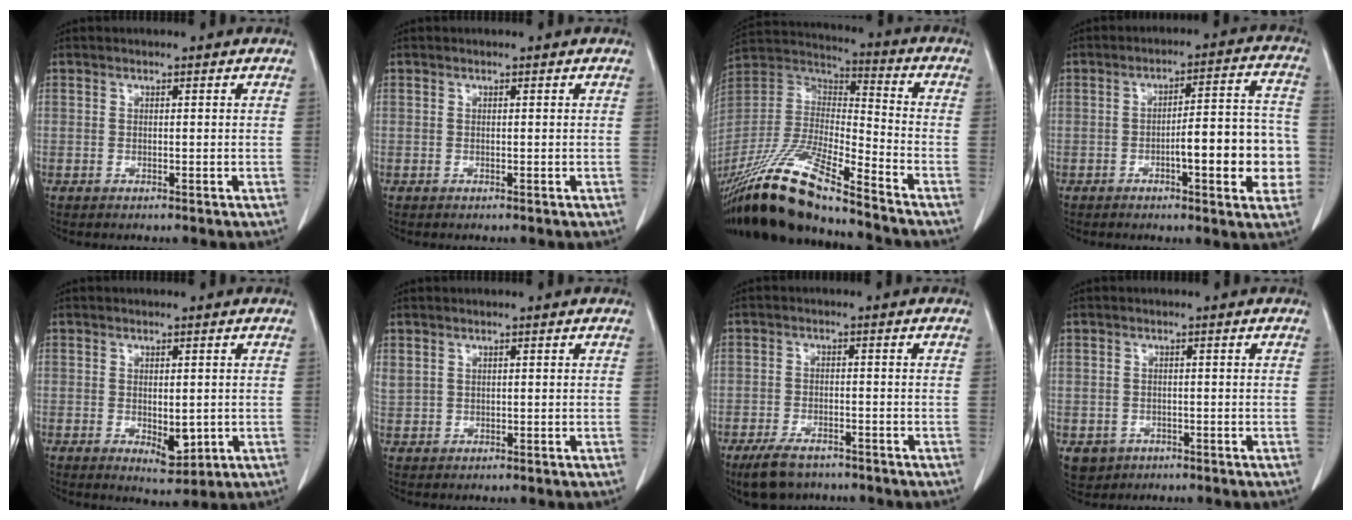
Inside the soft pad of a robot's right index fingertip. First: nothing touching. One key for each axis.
{"total": 0.0}
{"total": 19.8, "fx": -15.9, "fy": 1.4, "fz": 11.8, "tx": -0.261, "ty": -0.029, "tz": -0.303}
{"total": 12.0, "fx": -3.0, "fy": 2.5, "fz": 11.3, "tx": -0.146, "ty": 0.024, "tz": -0.038}
{"total": 4.2, "fx": -0.7, "fy": 2.0, "fz": 3.6, "tx": -0.053, "ty": -0.011, "tz": 0.001}
{"total": 2.1, "fx": 1.2, "fy": 1.4, "fz": 1.0, "tx": -0.038, "ty": 0.014, "tz": 0.036}
{"total": 6.4, "fx": -5.0, "fy": 2.6, "fz": 3.1, "tx": -0.058, "ty": -0.007, "tz": -0.080}
{"total": 3.6, "fx": -1.5, "fy": 3.2, "fz": 0.6, "tx": -0.009, "ty": 0.003, "tz": -0.018}